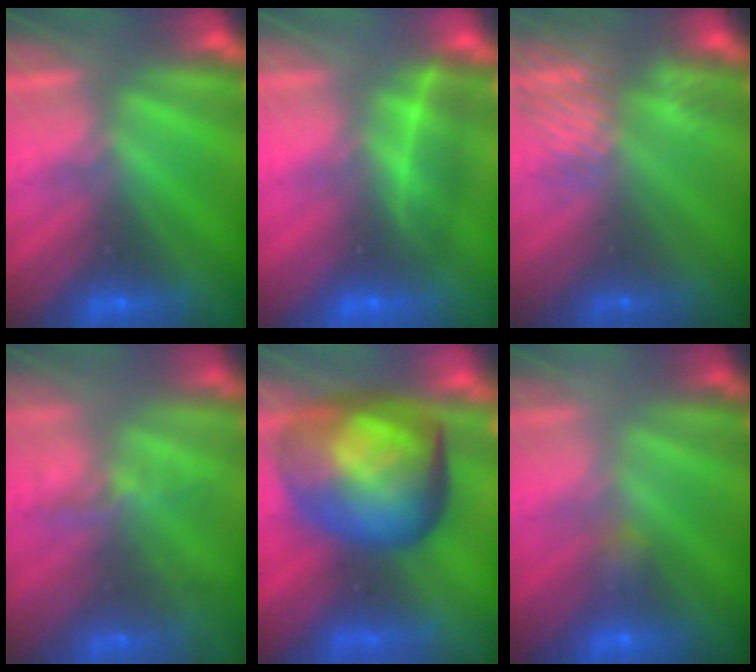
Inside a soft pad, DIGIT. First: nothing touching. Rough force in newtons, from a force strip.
{"total": 1.9}
{"total": 8.1}
{"total": 7.6}
{"total": 7.2}
{"total": 2.2}